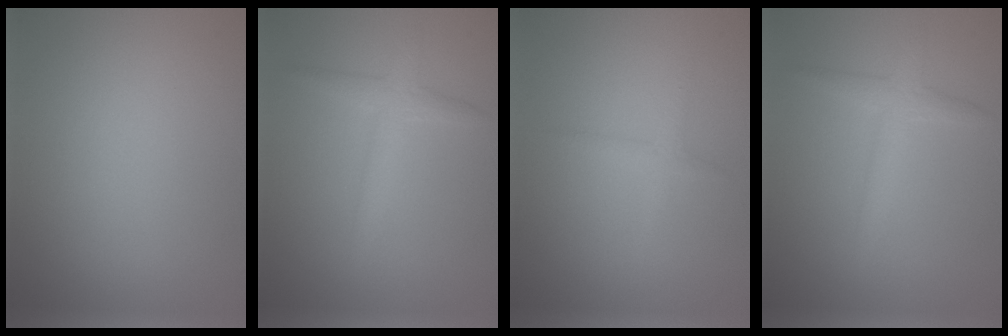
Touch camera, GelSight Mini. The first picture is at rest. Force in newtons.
{"total": 2.3, "press": 2.3, "slide": 0.1}
{"total": 1.2, "press": 1.2, "slide": 0.1}
{"total": 2.3, "press": 2.3, "slide": 0.1}